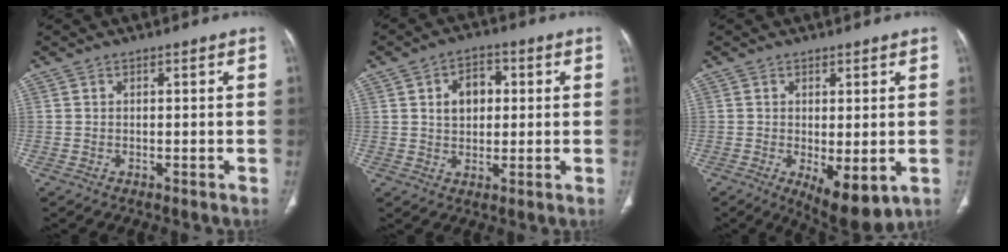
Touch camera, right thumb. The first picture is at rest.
{"total": 6.9, "force": [1.5, 4.9, 4.6], "torque": [-0.051, 0.006, 0.021]}
{"total": 8.6, "force": [-2.3, 3.5, 7.6], "torque": [-0.109, -0.020, -0.023]}